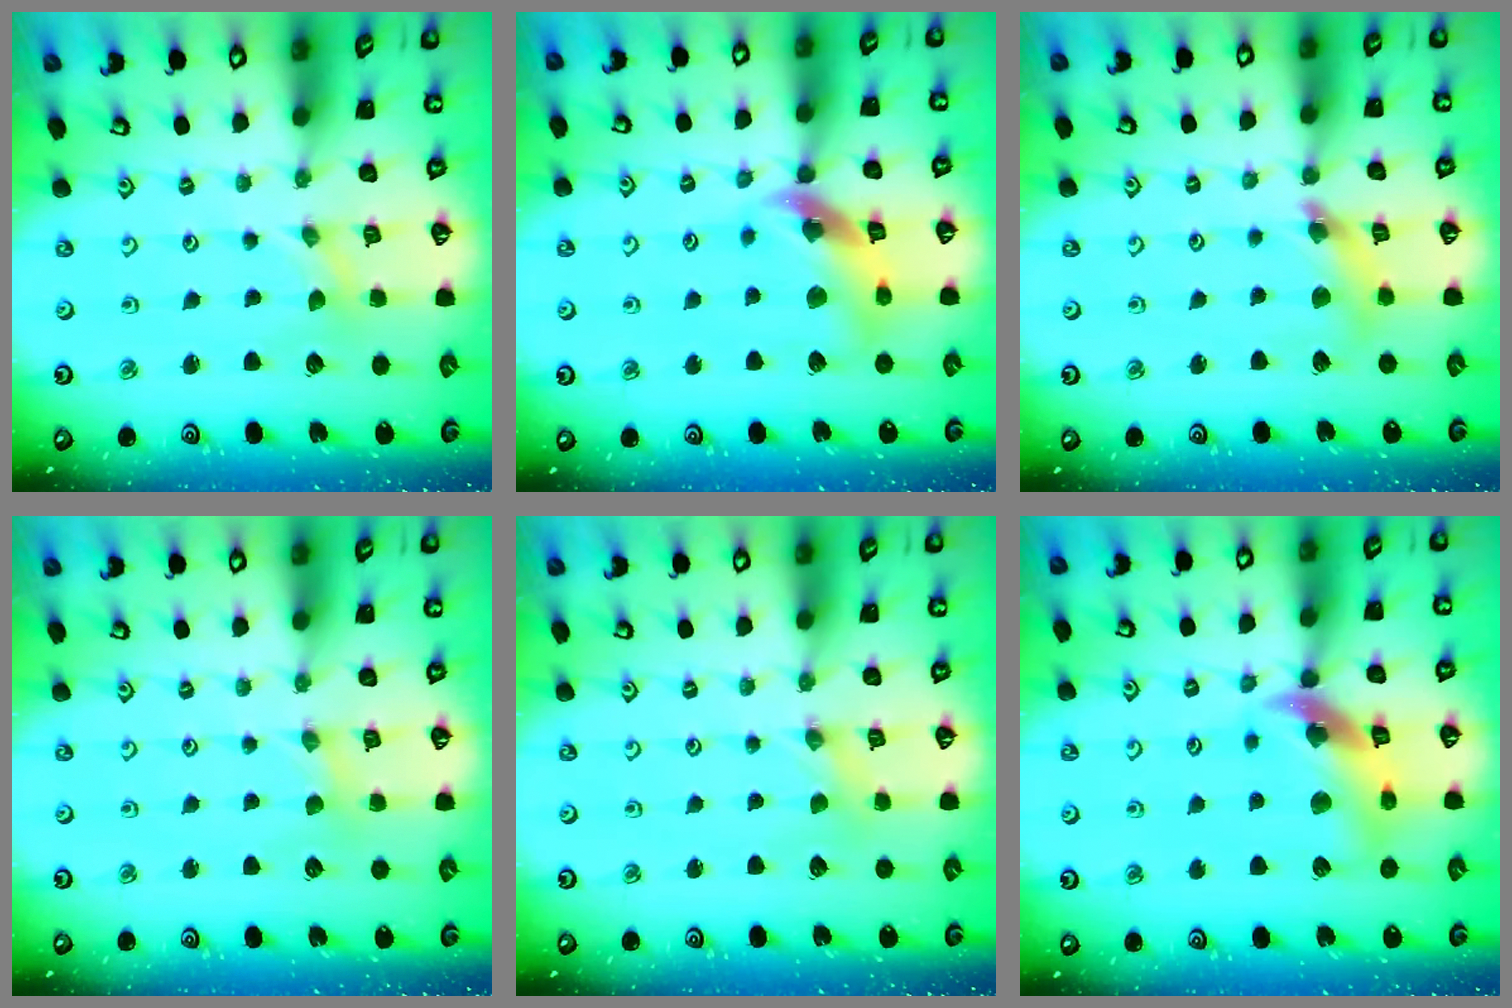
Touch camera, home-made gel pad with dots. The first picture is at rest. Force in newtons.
{"total": 13.2, "press": 13.1, "slide": 1.5}
{"total": 9.4, "press": 9.4, "slide": 1.2}
{"total": 1.6, "press": 1.6, "slide": 0.3}
{"total": 0.0}
{"total": 13.1, "press": 13.0, "slide": 1.8}